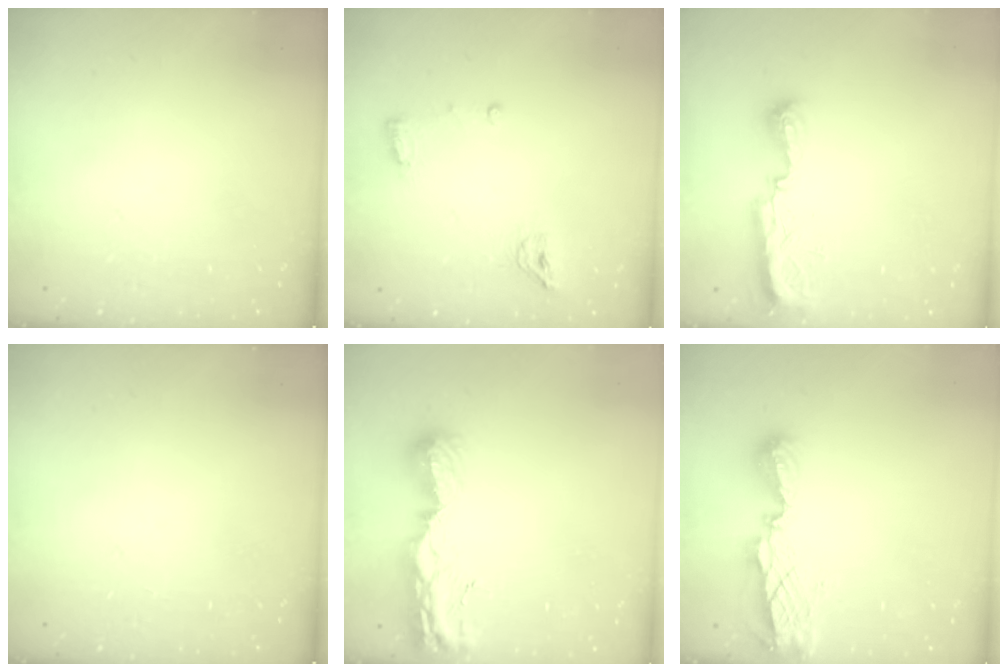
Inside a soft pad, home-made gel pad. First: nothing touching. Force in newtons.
{"total": 8.1, "press": 7.2, "slide": 3.7}
{"total": 8.3, "press": 8.3, "slide": 0.9}
{"total": 0.0}
{"total": 10.1, "press": 10.0, "slide": 0.8}
{"total": 8.5, "press": 8.5, "slide": 0.3}